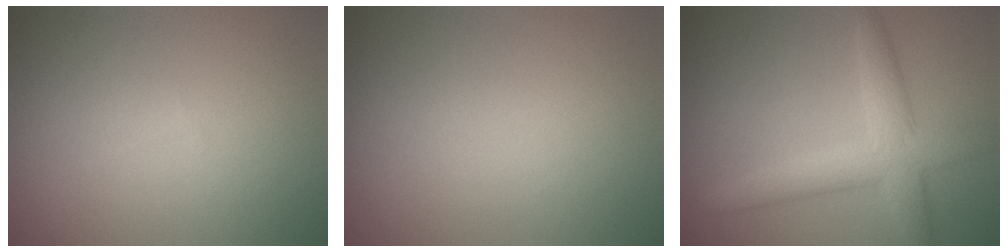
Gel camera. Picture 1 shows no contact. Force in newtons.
{"total": 0.0}
{"total": 4.7, "press": 4.7, "slide": 0.4}